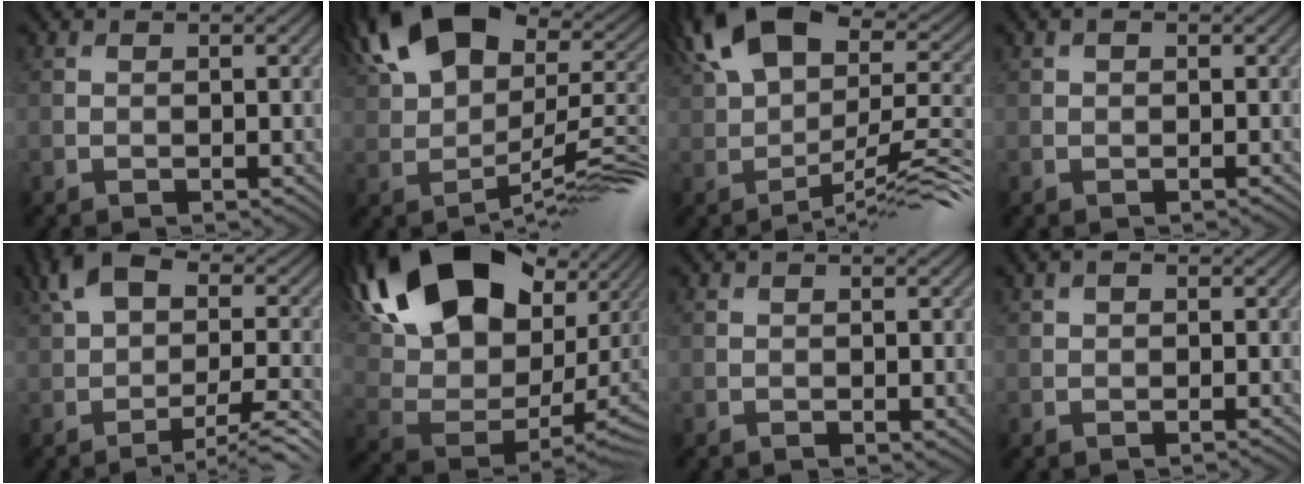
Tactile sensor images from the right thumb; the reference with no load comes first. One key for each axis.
{"total": 17.6, "fx": 3.1, "fy": 8.5, "fz": 15.1, "tx": -0.228, "ty": 0.034, "tz": 0.052}
{"total": 15.2, "fx": 0.6, "fy": 6.3, "fz": 13.8, "tx": -0.224, "ty": 0.024, "tz": 0.018}
{"total": 0.7, "fx": 0.1, "fy": 0.3, "fz": 0.6, "tx": -0.005, "ty": 0.001, "tz": 0.000}
{"total": 7.1, "fx": -0.8, "fy": 3.0, "fz": 6.4, "tx": -0.111, "ty": 0.013, "tz": -0.022}
{"total": 21.0, "fx": 10.3, "fy": 12.2, "fz": 13.6, "tx": -0.255, "ty": 0.049, "tz": 0.175}
{"total": 0.7, "fx": 0.2, "fy": 0.4, "fz": 0.5, "tx": -0.008, "ty": -0.004, "tz": 0.007}
{"total": 1.0, "fx": 0.2, "fy": 0.5, "fz": 0.8, "tx": -0.010, "ty": 0.002, "tz": 0.001}